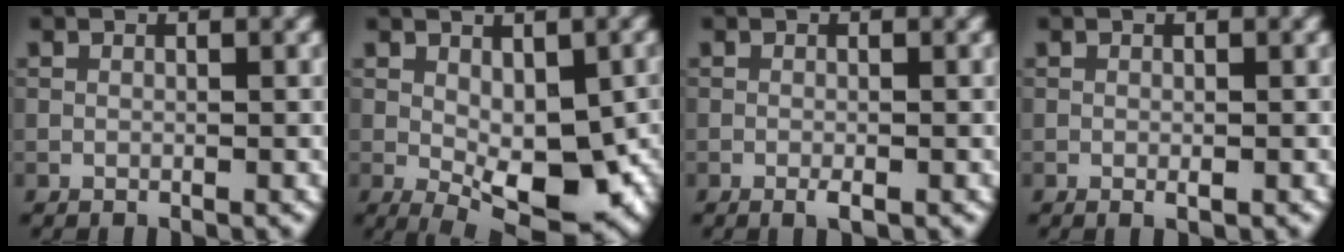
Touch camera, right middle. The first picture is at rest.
{"total": 8.1, "force": [-1.6, 3.7, 7.0], "torque": [-0.117, -0.015, -0.014]}
{"total": 0.9, "force": [-0.4, 0.1, 0.7], "torque": [-0.012, -0.004, -0.009]}
{"total": 0.6, "force": [-0.2, 0.1, 0.5], "torque": [-0.009, -0.003, -0.002]}